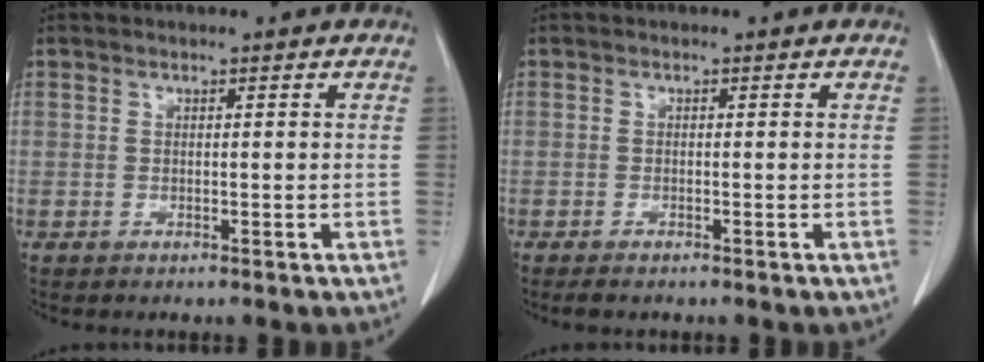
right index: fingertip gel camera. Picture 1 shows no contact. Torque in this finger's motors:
{"motor_torque": [0.20, -0.14, 0.06, 0.02]}